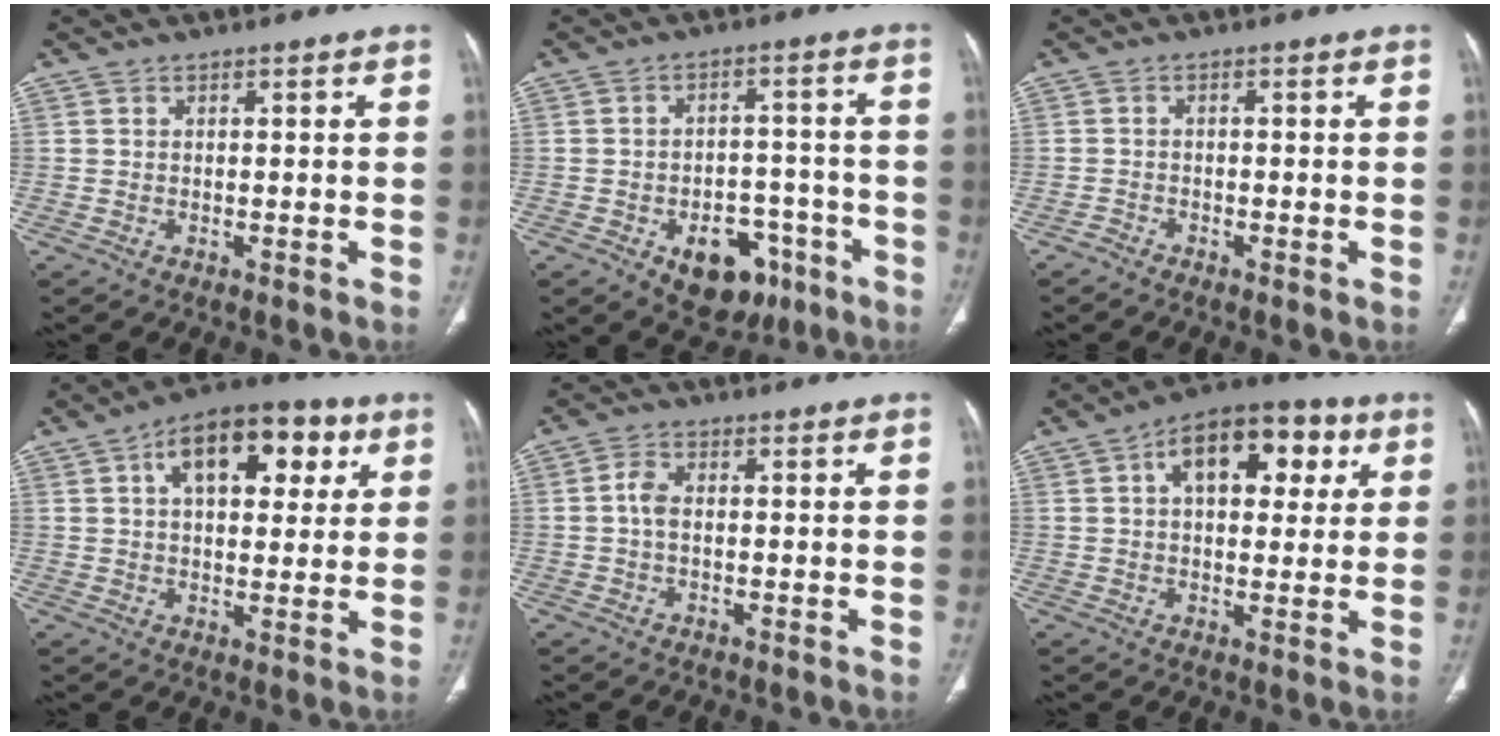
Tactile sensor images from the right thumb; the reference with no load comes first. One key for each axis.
{"total": 11.5, "fx": -5.7, "fy": 7.5, "fz": 6.6, "tx": -0.054, "ty": 0.040, "tz": -0.070}
{"total": 1.1, "fx": -1.0, "fy": 0.3, "fz": 0.3, "tx": -0.009, "ty": -0.002, "tz": -0.025}
{"total": 15.8, "fx": 6.0, "fy": 8.5, "fz": 11.9, "tx": -0.135, "ty": 0.009, "tz": 0.086}
{"total": 3.3, "fx": 0.1, "fy": 1.9, "fz": 2.6, "tx": -0.057, "ty": 0.006, "tz": -0.002}
{"total": 15.1, "fx": 5.2, "fy": 8.5, "fz": 11.4, "tx": -0.127, "ty": 0.015, "tz": 0.072}